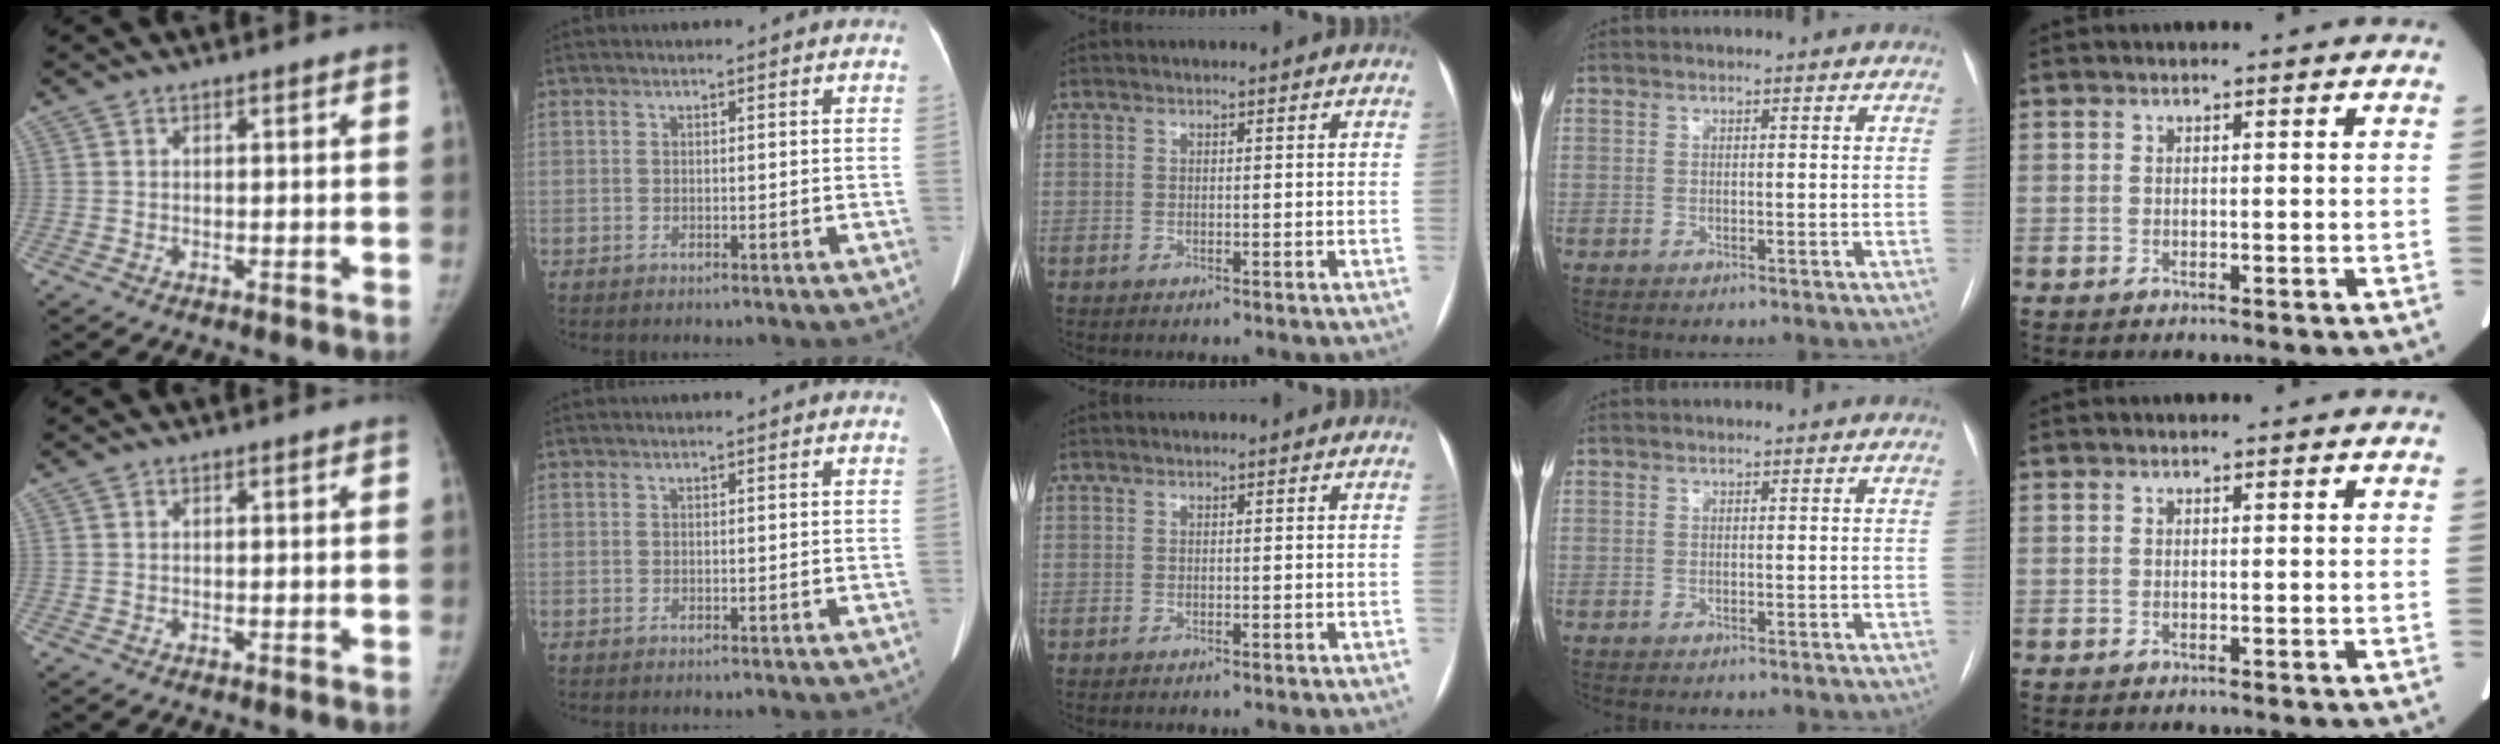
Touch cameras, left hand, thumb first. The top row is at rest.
{}